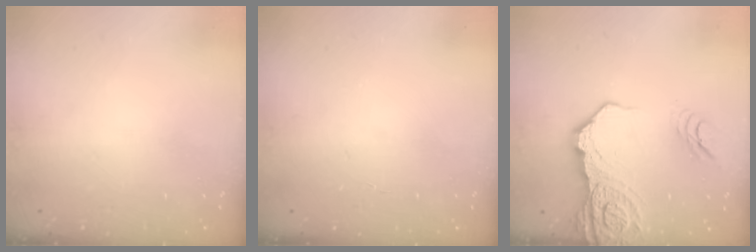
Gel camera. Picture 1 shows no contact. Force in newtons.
{"total": 1.9, "press": 1.9, "slide": 0.2}
{"total": 18.8, "press": 18.7, "slide": 2.3}